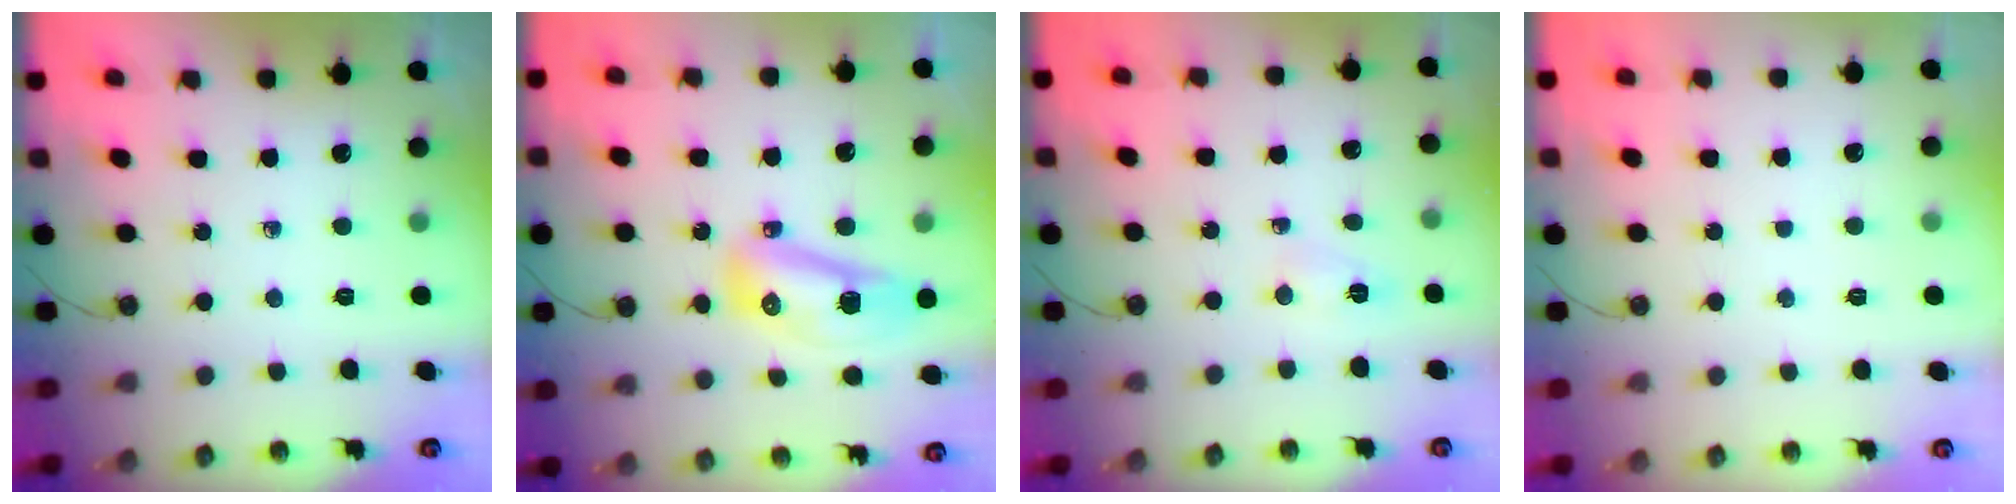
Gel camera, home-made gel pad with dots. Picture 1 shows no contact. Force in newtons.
{"total": 12.2, "press": 12.1, "slide": 1.5}
{"total": 2.9, "press": 2.7, "slide": 1.2}
{"total": 0.9, "press": 0.9, "slide": 0.0}